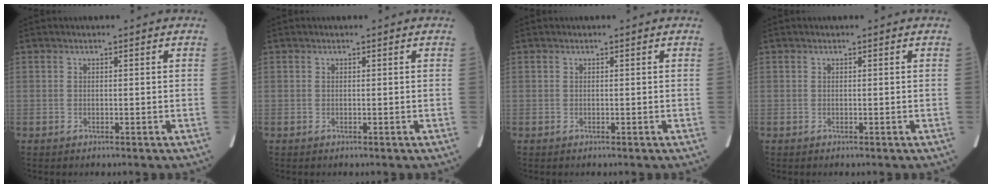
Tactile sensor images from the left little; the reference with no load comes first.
{"total": 0.0}
{"total": 0.0}
{"total": 0.0}